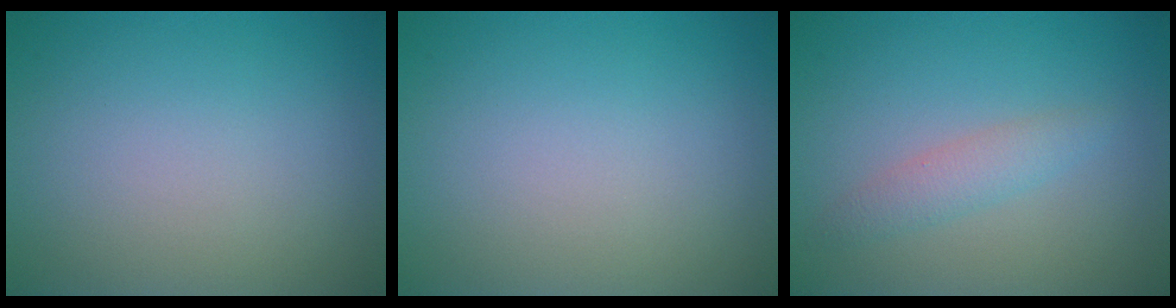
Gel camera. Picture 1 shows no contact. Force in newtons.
{"total": 0.0}
{"total": 1.8, "press": 1.8, "slide": 0.0}